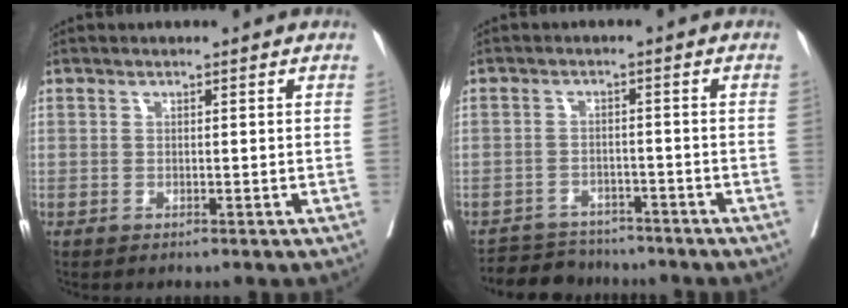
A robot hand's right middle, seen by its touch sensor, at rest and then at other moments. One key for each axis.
{"total": 7.0, "fx": -6.7, "fy": 2.2, "fz": 0.2, "tx": 0.004, "ty": 0.005, "tz": -0.101}